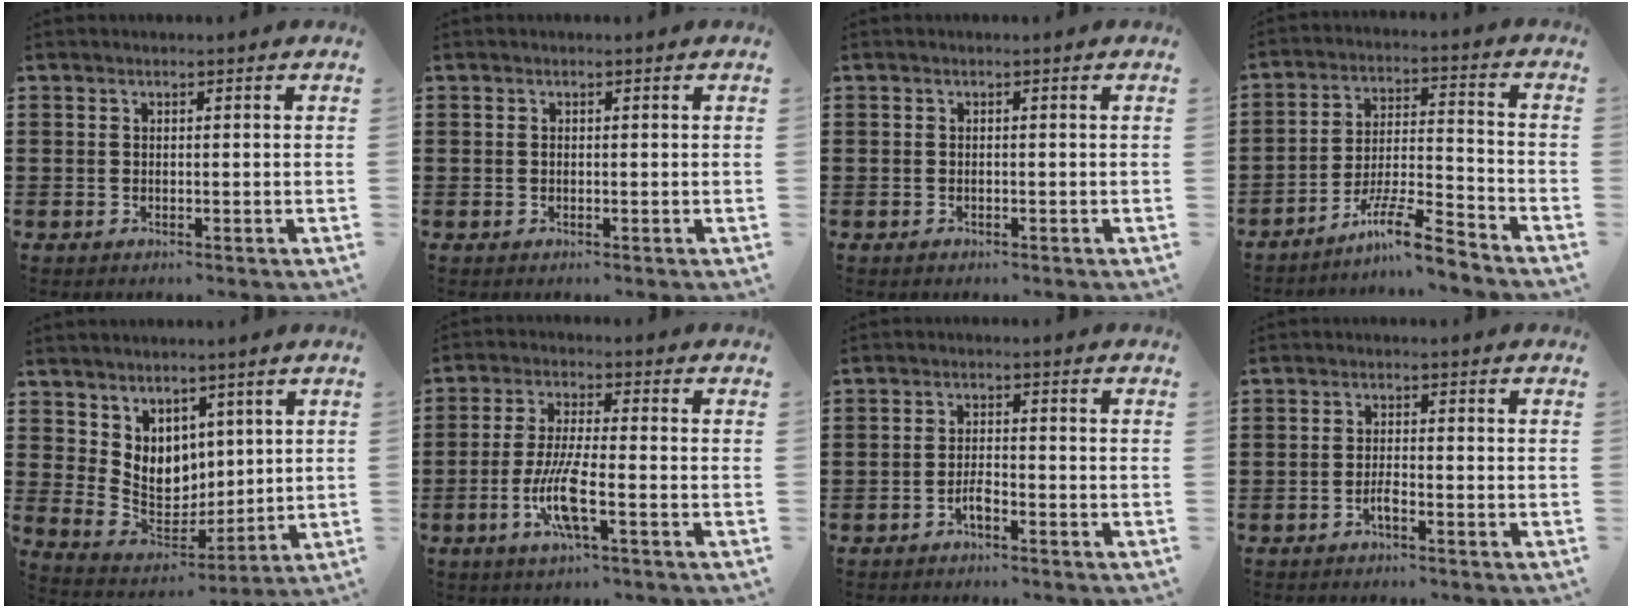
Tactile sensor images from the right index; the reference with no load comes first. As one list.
[{"total": 0.0}, {"total": 0.6, "force": [-0.5, 0.3, 0.1], "torque": [-0.002, 0.002, -0.010]}, {"total": 9.3, "force": [-7.8, 0.6, 5.2], "torque": [-0.096, 0.012, -0.150]}, {"total": 7.1, "force": [3.7, 5.8, 1.9], "torque": [-0.050, -0.018, 0.076]}, {"total": 8.3, "force": [-3.0, 1.6, 7.6], "torque": [-0.164, -0.014, -0.062]}, {"total": 2.5, "force": [-1.6, 0.7, 1.7], "torque": [-0.040, 0.002, -0.034]}, {"total": 2.0, "force": [-1.3, 0.4, 1.6], "torque": [-0.037, -0.001, -0.025]}]